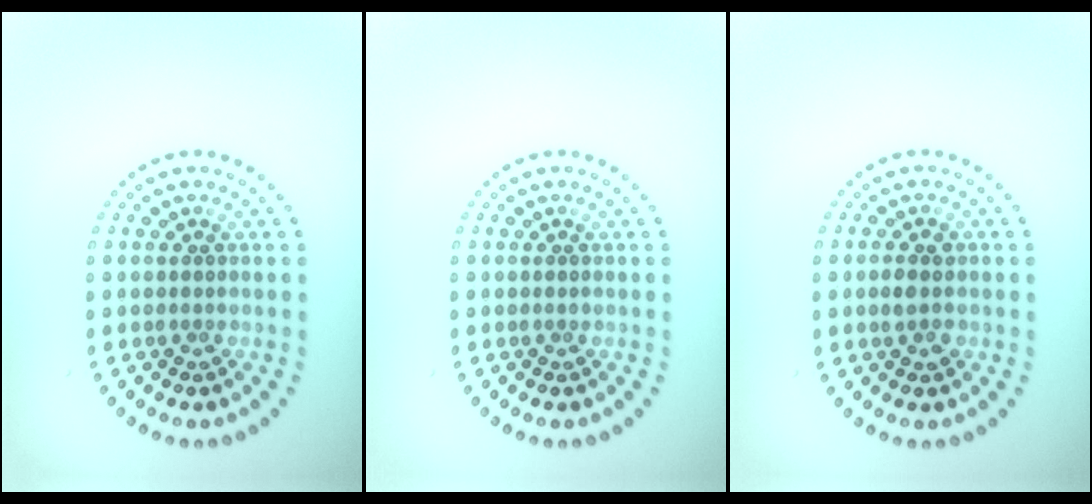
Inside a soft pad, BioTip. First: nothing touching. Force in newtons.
{"total": 0.0}
{"total": 1.6, "press": 1.6, "slide": 0.1}